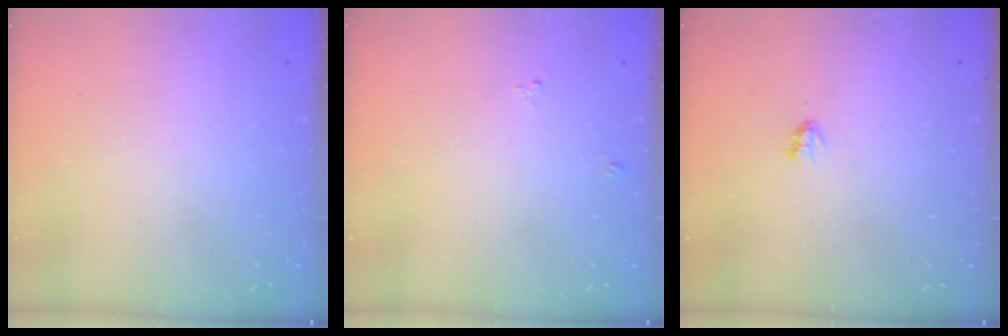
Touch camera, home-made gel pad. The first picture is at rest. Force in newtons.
{"total": 4.1, "press": 4.1, "slide": 0.4}
{"total": 1.9, "press": 1.8, "slide": 0.4}